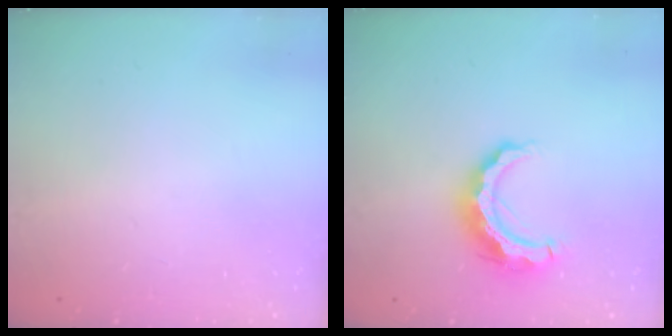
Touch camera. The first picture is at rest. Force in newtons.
{"total": 12.1, "press": 12.1, "slide": 0.9}